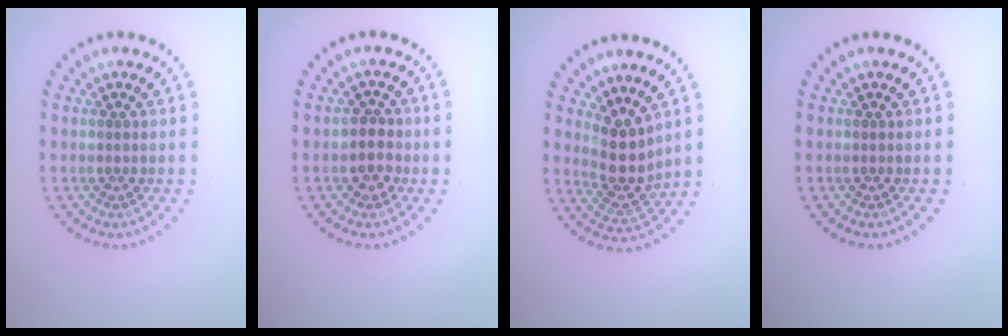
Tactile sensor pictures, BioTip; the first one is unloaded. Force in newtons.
{"total": 2.3, "press": 2.2, "slide": 0.8}
{"total": 3.7, "press": 2.9, "slide": 2.2}
{"total": 0.0}